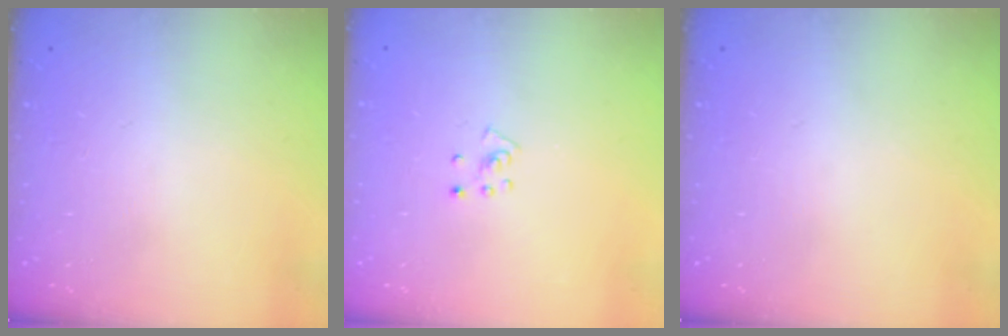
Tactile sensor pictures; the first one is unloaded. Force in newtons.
{"total": 3.7, "press": 3.7, "slide": 0.3}
{"total": 0.0}